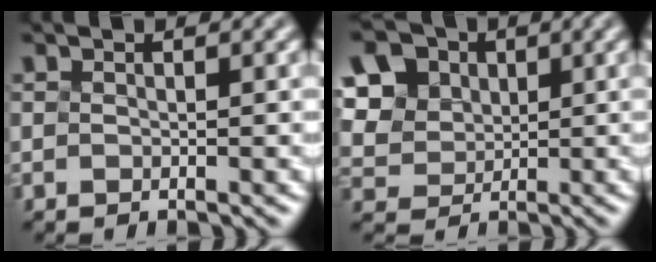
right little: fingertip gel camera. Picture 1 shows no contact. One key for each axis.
{"total": 12.5, "fx": 5.3, "fy": 9.8, "fz": 5.7, "tx": -0.143, "ty": 0.033, "tz": 0.101}